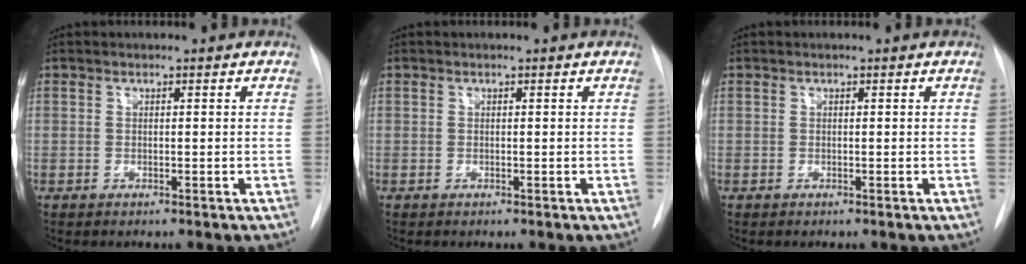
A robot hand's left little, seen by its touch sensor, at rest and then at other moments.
{"total": 0.0}
{"total": 0.0}